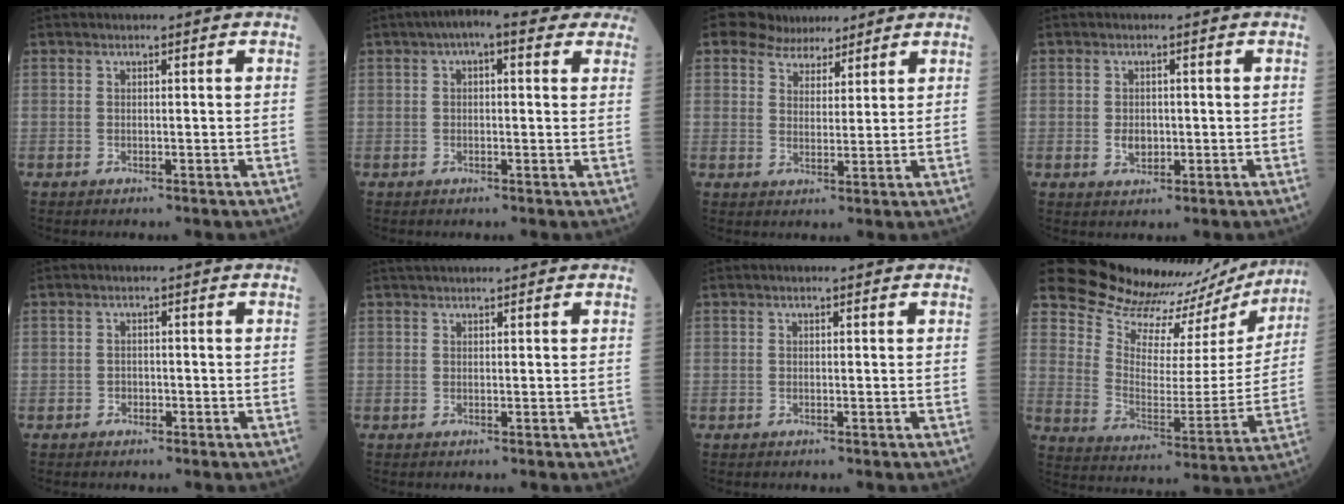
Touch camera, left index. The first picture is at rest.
{"total": 8.9, "force": [5.7, 2.9, 6.1], "torque": [-0.077, 0.040, 0.066]}
{"total": 5.2, "force": [4.3, 2.7, 1.2], "torque": [-0.019, 0.014, 0.075]}
{"total": 2.3, "force": [-0.3, 1.7, 1.5], "torque": [-0.031, 0.000, 0.001]}
{"total": 1.1, "force": [-0.6, 0.8, 0.2], "torque": [-0.002, 0.004, -0.012]}
{"total": 2.1, "force": [1.9, -0.2, 0.9], "torque": [-0.009, 0.023, 0.037]}
{"total": 0.0}
{"total": 22.9, "force": [22.0, 4.9, 3.6], "torque": [-0.058, -0.074, 0.296]}